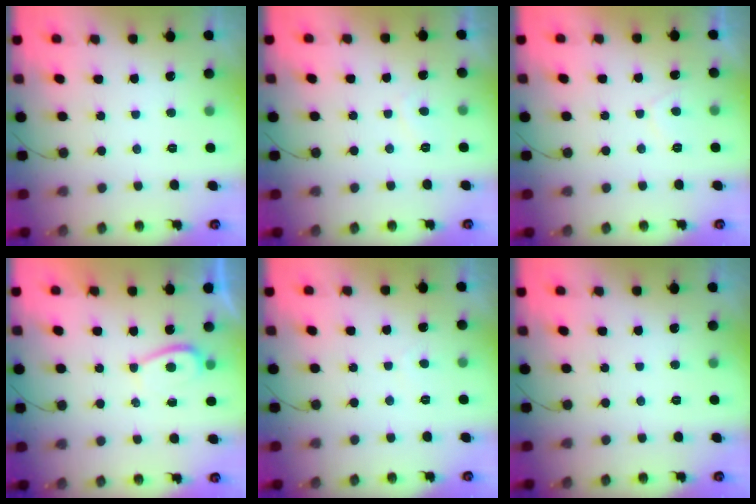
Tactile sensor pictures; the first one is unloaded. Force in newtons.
{"total": 0.8, "press": 0.5, "slide": 0.6}
{"total": 1.3, "press": 1.2, "slide": 0.6}
{"total": 2.2, "press": 2.2, "slide": 0.5}
{"total": 0.0}
{"total": 0.0}